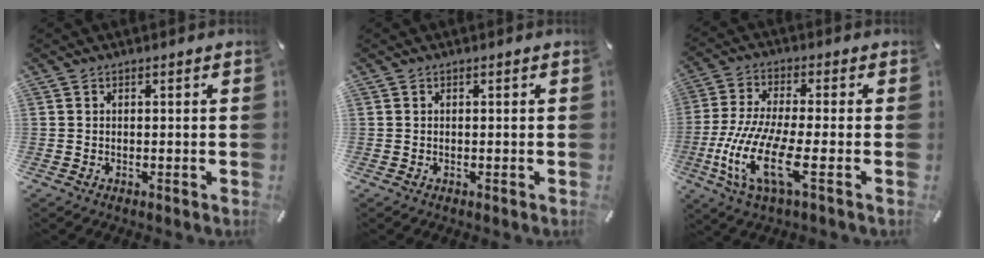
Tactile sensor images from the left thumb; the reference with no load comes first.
{"total": 0.0}
{"total": 14.7, "force": [-4.8, 3.8, 13.3], "torque": [-0.295, -0.019, -0.088]}